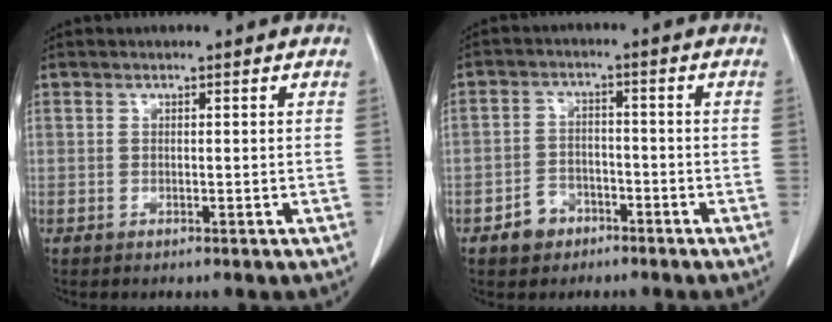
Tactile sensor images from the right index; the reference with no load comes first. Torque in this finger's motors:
{"motor_torque": [-0.05, -0.15, -0.49, -0.21]}